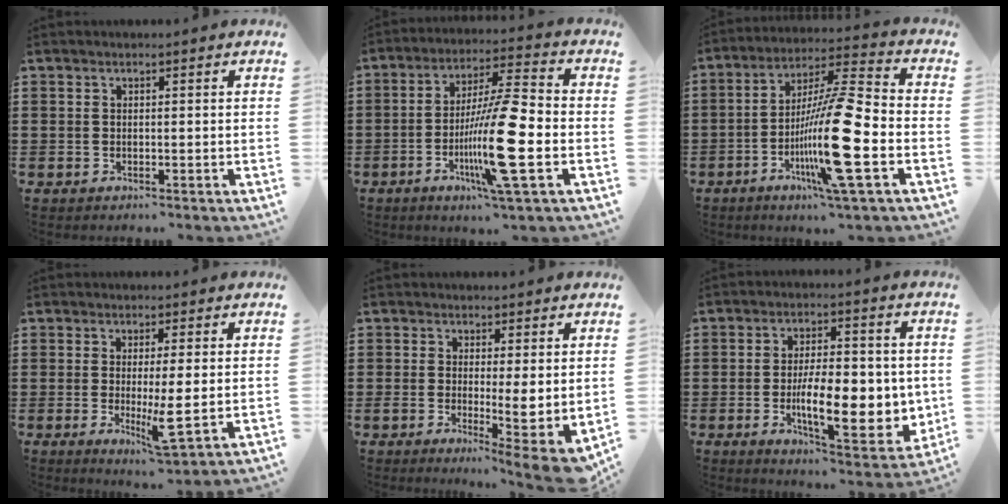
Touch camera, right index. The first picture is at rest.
{"total": 15.3, "force": [-4.0, 1.9, 14.7], "torque": [-0.287, -0.012, -0.074]}
{"total": 17.1, "force": [-5.1, 1.6, 16.2], "torque": [-0.317, -0.006, -0.088]}
{"total": 5.3, "force": [-0.6, 0.5, 5.2], "torque": [-0.091, -0.020, -0.012]}
{"total": 4.4, "force": [0.7, 1.1, 4.2], "torque": [-0.071, -0.027, 0.009]}
{"total": 11.8, "force": [-1.7, 4.5, 10.8], "torque": [-0.177, -0.011, -0.029]}